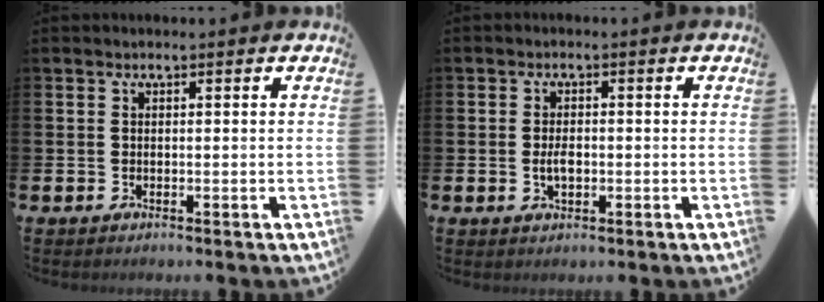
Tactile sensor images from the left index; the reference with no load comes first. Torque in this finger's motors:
{"motor_torque": [0.33, -0.22, 0.08, 0.08]}